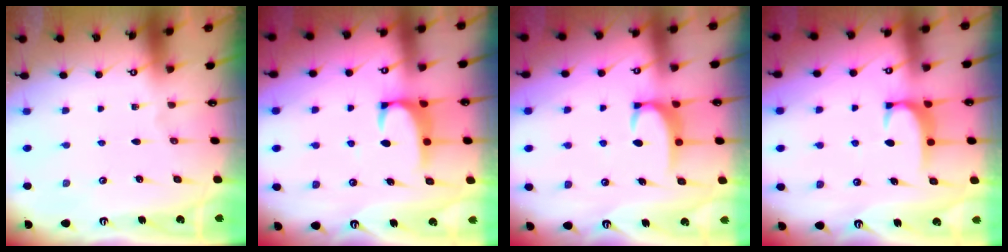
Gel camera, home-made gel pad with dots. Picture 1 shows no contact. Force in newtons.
{"total": 2.0, "press": 1.9, "slide": 0.7}
{"total": 3.5, "press": 3.5, "slide": 0.4}
{"total": 1.7, "press": 1.6, "slide": 0.5}